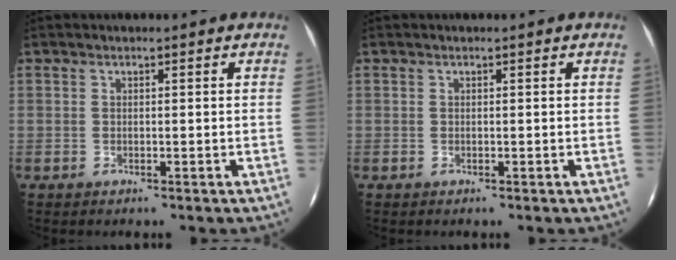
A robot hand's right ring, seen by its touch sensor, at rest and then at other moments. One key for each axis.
{"total": 0.0}